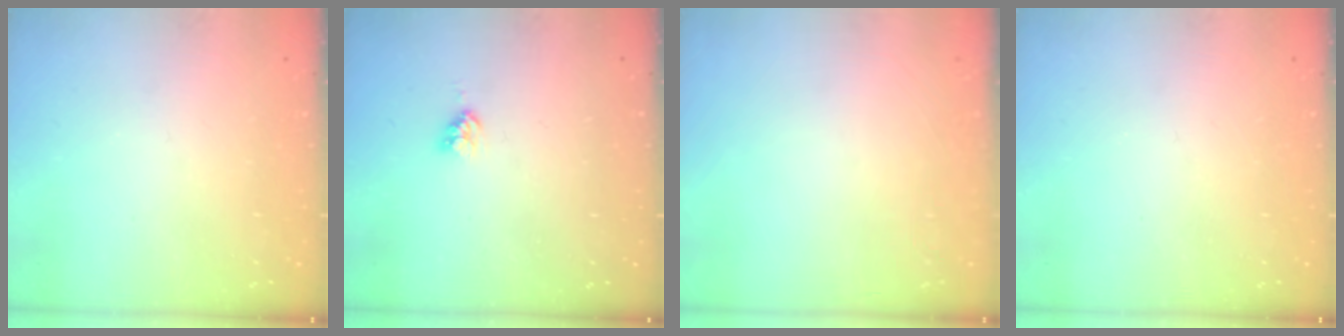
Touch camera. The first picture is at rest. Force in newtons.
{"total": 3.9, "press": 3.9, "slide": 0.4}
{"total": 0.0}
{"total": 0.0}